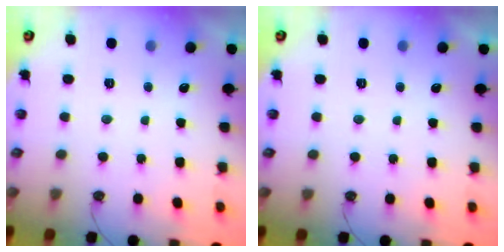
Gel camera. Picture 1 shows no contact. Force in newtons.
{"total": 0.0}